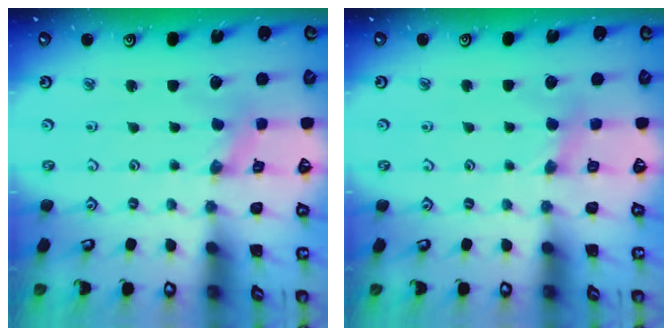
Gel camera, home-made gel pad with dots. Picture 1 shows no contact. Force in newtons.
{"total": 3.6, "press": 3.6, "slide": 0.5}